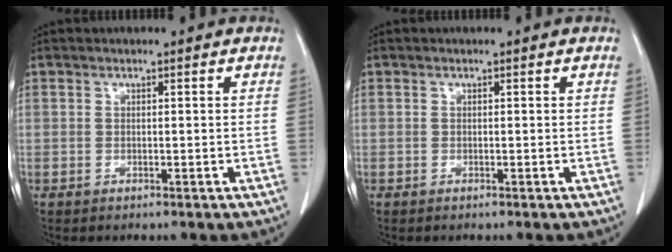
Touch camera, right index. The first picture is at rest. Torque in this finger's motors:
{"motor_torque": [0.04, -0.02, -0.13, -0.01]}